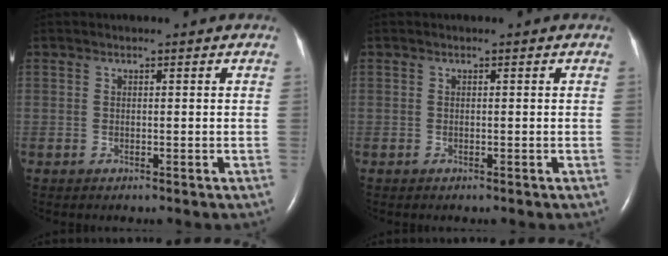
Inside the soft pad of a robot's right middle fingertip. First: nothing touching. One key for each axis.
{"total": 0.0}